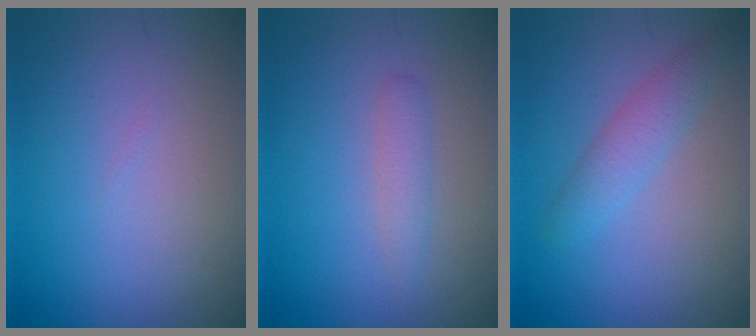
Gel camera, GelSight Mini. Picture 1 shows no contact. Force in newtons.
{"total": 1.5, "press": 1.5, "slide": 0.0}
{"total": 2.3, "press": 2.3, "slide": 0.1}